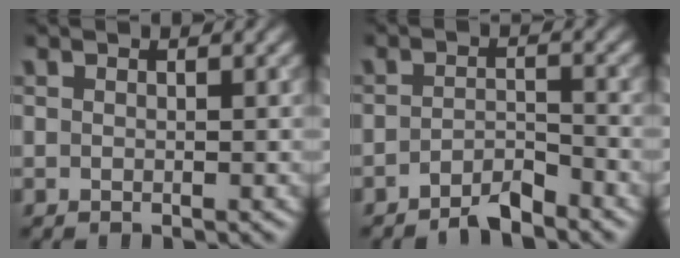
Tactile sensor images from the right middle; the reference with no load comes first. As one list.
[{"total": 2.7, "force": [-2.3, 0.6, 1.3], "torque": [-0.020, 0.006, -0.046]}]